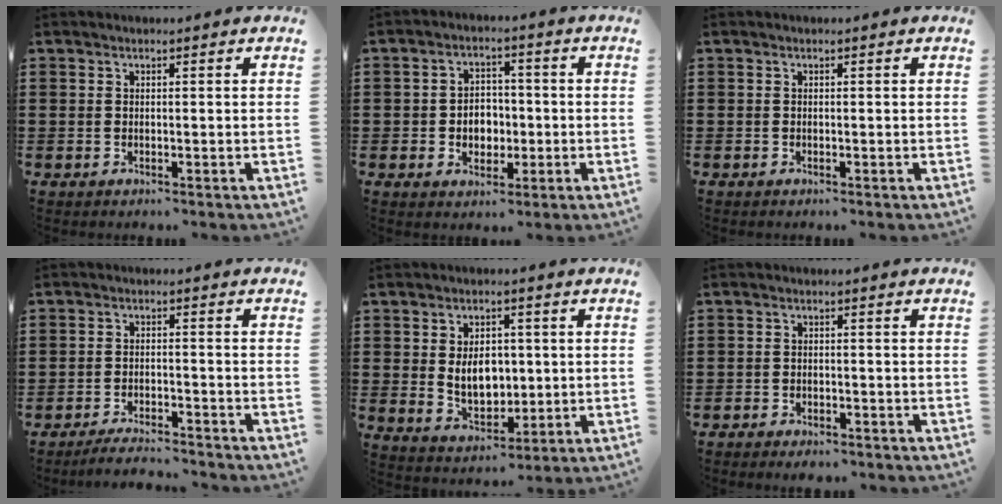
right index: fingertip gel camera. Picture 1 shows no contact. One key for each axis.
{"total": 4.3, "fx": -0.8, "fy": 3.6, "fz": 2.2, "tx": -0.035, "ty": 0.003, "tz": -0.020}
{"total": 0.0}
{"total": 3.5, "fx": -3.4, "fy": 0.1, "fz": 0.4, "tx": -0.010, "ty": 0.004, "tz": -0.071}
{"total": 6.6, "fx": 0.5, "fy": 4.6, "fz": 4.7, "tx": -0.068, "ty": 0.000, "tz": 0.004}
{"total": 1.9, "fx": -1.9, "fy": 0.3, "fz": 0.1, "tx": -0.006, "ty": 0.002, "tz": -0.041}